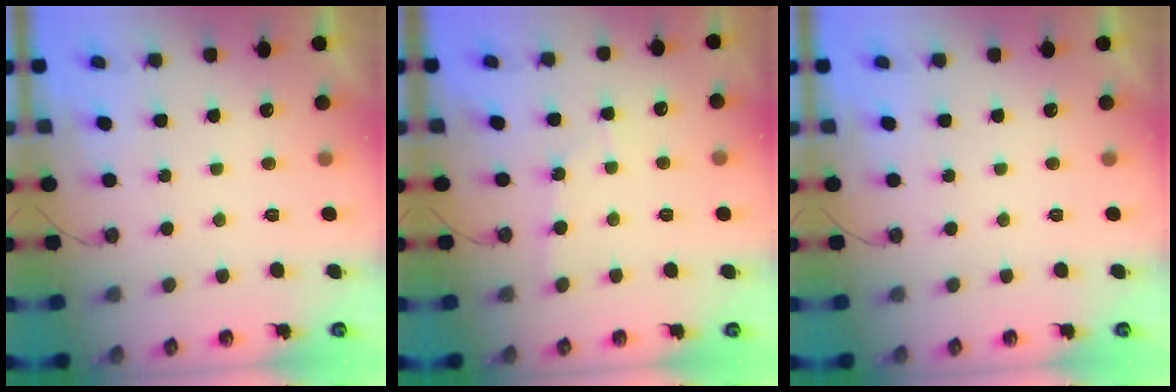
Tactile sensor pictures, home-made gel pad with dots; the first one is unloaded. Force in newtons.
{"total": 2.6, "press": 2.6, "slide": 0.3}
{"total": 0.0}